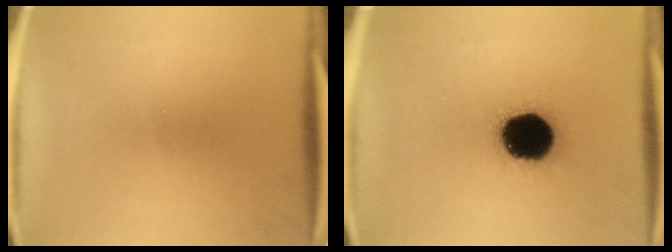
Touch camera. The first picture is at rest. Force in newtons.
{"total": 18.3}